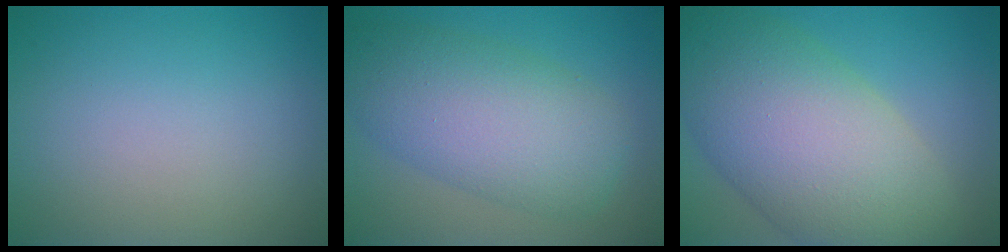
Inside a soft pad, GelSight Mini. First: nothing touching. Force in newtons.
{"total": 8.2, "press": 8.2, "slide": 0.1}
{"total": 12.9, "press": 12.9, "slide": 0.5}